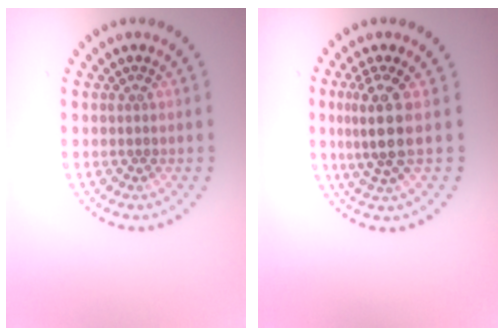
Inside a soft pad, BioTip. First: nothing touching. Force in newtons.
{"total": 3.5, "press": 2.6, "slide": 2.3}